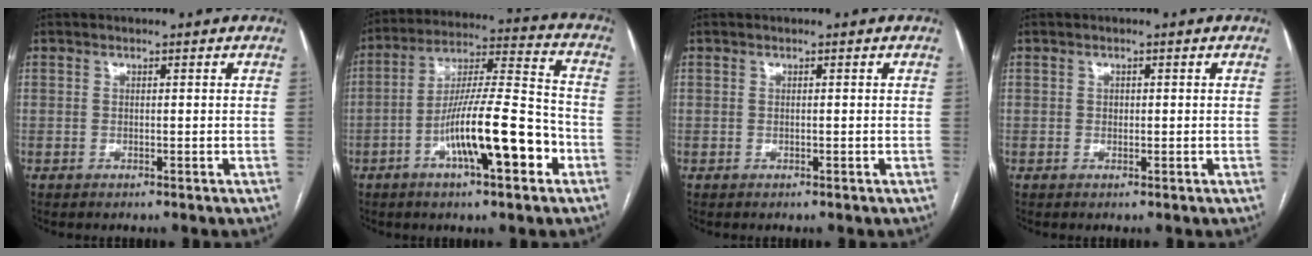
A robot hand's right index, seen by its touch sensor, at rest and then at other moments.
{"total": 15.1, "force": [-5.9, 2.1, 13.8], "torque": [-0.240, 0.009, -0.095]}
{"total": 0.0}
{"total": 0.6, "force": [0.0, 0.5, 0.3], "torque": [-0.001, 0.002, 0.000]}